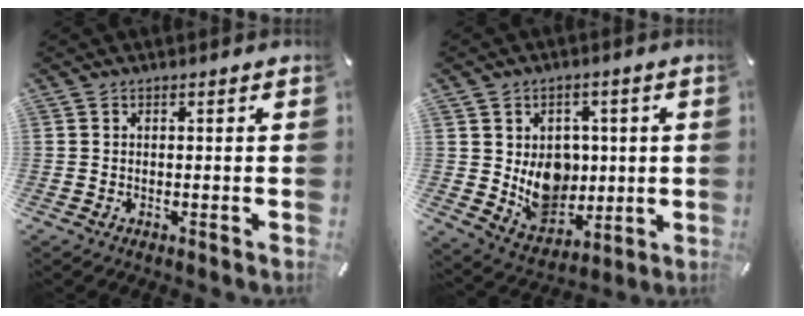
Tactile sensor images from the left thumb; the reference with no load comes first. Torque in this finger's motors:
{"motor_torque": [1.51, 1.41, 1.08, -0.08, 0.06]}